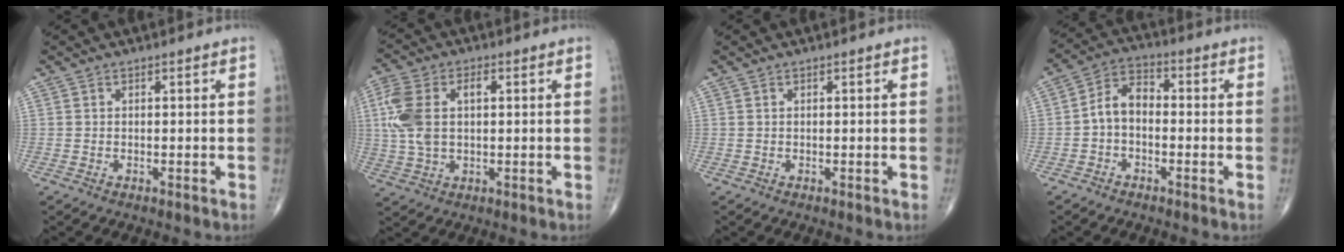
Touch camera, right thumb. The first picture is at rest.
{"total": 10.8, "force": [1.7, 6.3, 8.6], "torque": [-0.201, 0.018, 0.034]}
{"total": 0.0}
{"total": 6.3, "force": [-1.1, 4.1, 4.6], "torque": [-0.072, 0.029, -0.036]}